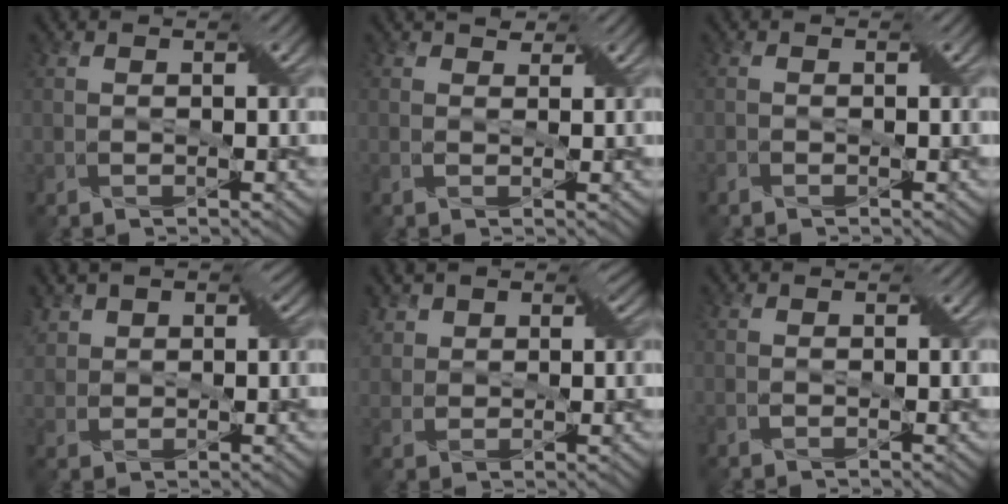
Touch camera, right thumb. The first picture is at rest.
{"total": 2.3, "force": [1.4, 1.4, 1.1], "torque": [-0.029, 0.006, 0.020]}
{"total": 0.6, "force": [-0.6, 0.2, 0.2], "torque": [-0.007, 0.003, -0.010]}
{"total": 5.3, "force": [2.9, 3.5, 2.8], "torque": [-0.063, 0.012, 0.051]}
{"total": 5.2, "force": [2.9, 3.5, 2.4], "torque": [-0.057, 0.010, 0.051]}
{"total": 0.7, "force": [-0.3, 0.4, 0.5], "torque": [-0.012, -0.001, -0.005]}